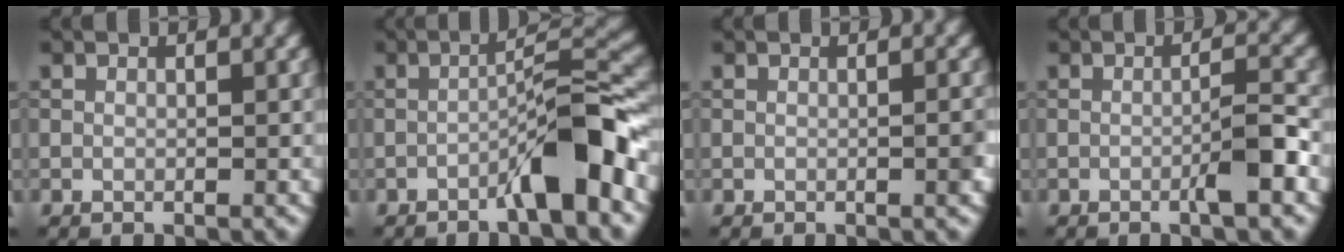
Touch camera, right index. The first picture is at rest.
{"total": 6.4, "force": [-2.9, 0.9, 5.7], "torque": [-0.085, 0.022, -0.054]}
{"total": 1.1, "force": [-0.3, 0.1, 1.1], "torque": [-0.014, 0.004, -0.004]}
{"total": 2.9, "force": [-1.0, 0.1, 2.7], "torque": [-0.042, 0.008, -0.021]}